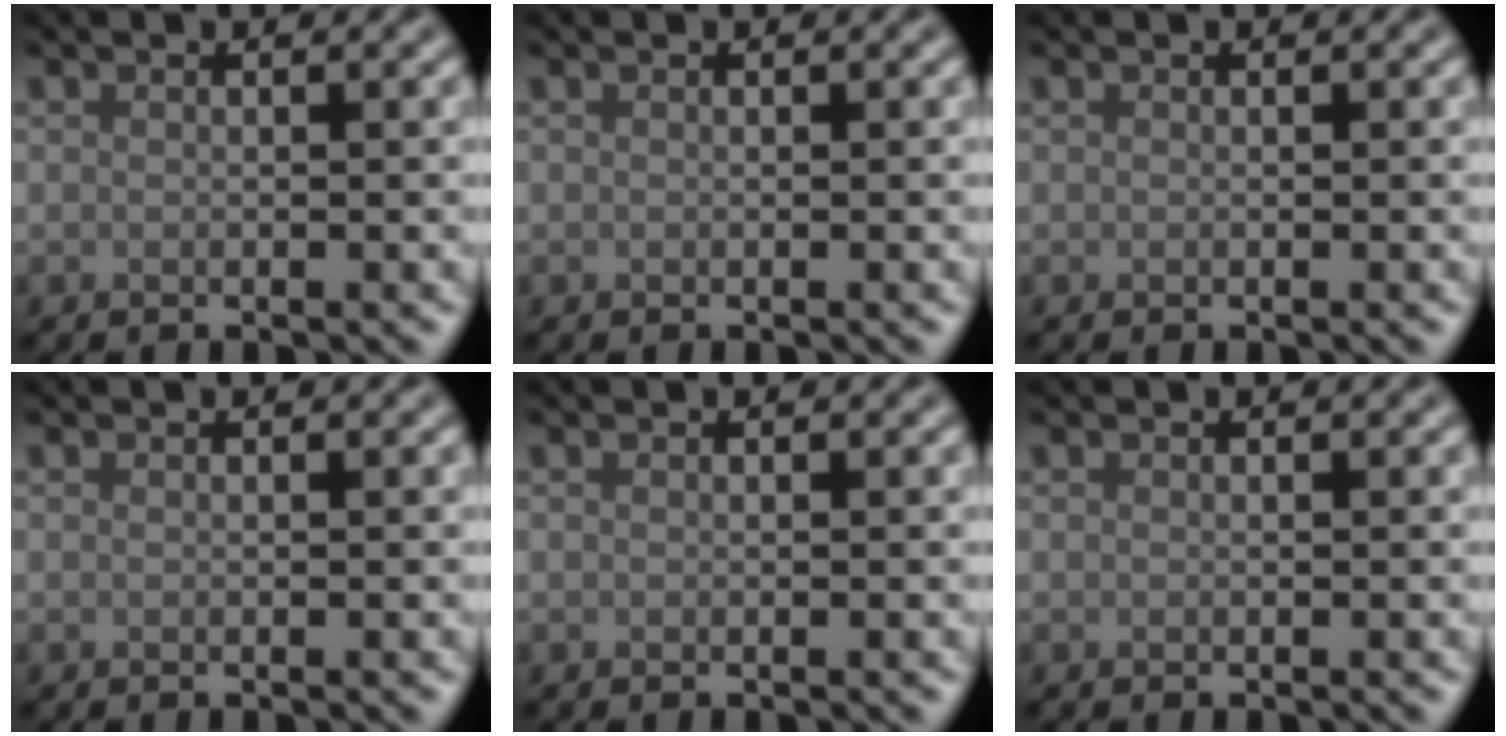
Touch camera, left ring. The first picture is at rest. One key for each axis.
{"total": 0.0}
{"total": 0.0}
{"total": 0.0}
{"total": 0.0}
{"total": 0.0}